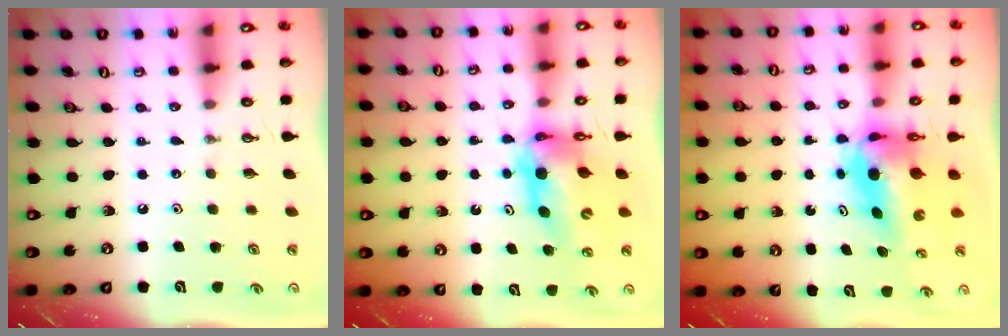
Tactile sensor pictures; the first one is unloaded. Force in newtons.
{"total": 11.2, "press": 11.1, "slide": 1.0}
{"total": 7.1, "press": 7.0, "slide": 0.9}